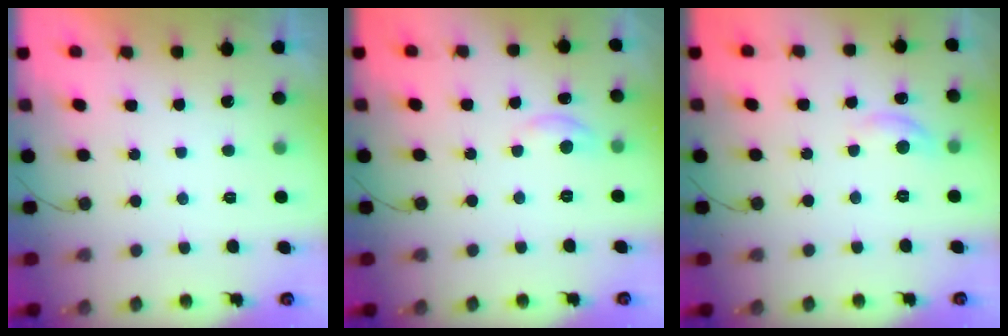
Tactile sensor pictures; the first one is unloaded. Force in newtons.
{"total": 4.4, "press": 4.3, "slide": 0.6}
{"total": 7.5, "press": 7.5, "slide": 0.6}